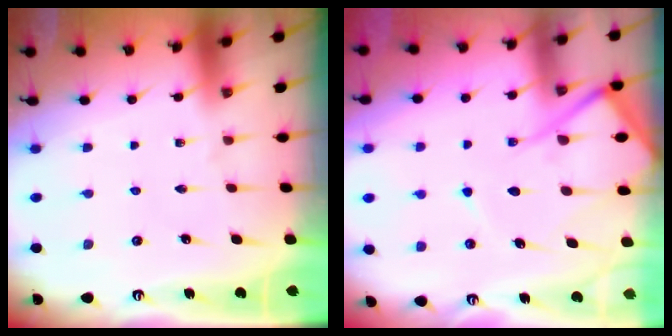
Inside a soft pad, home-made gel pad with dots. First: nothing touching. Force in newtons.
{"total": 13.5, "press": 13.4, "slide": 1.4}